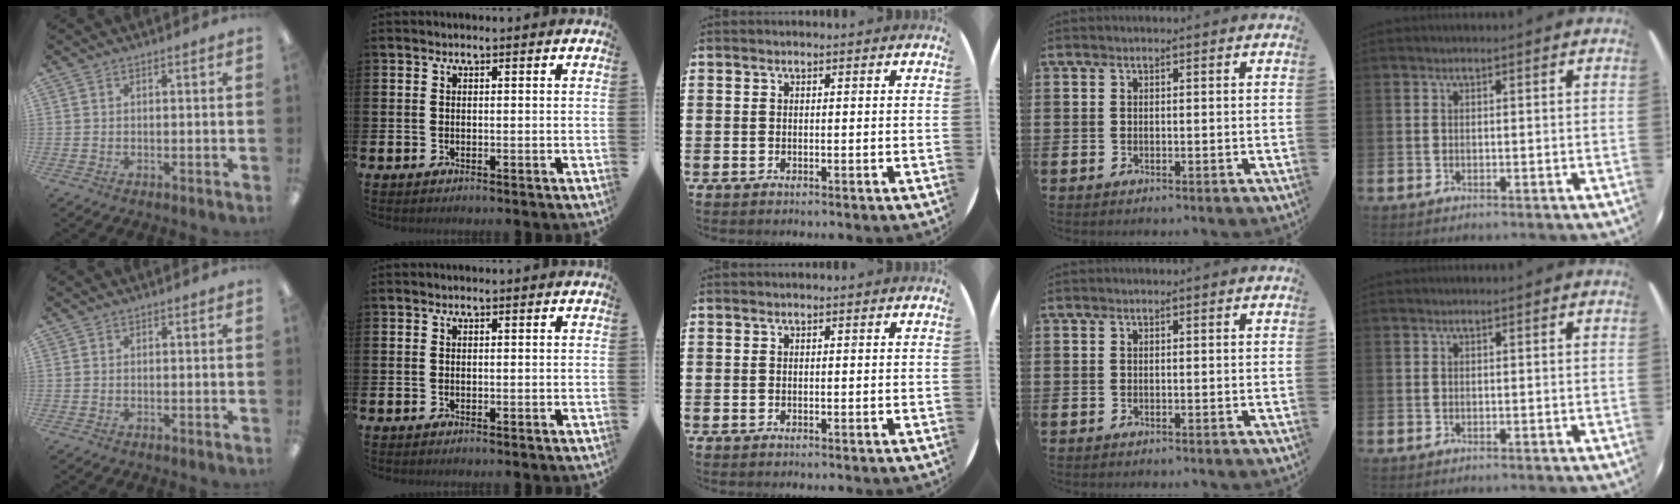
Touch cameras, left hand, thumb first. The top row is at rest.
{}